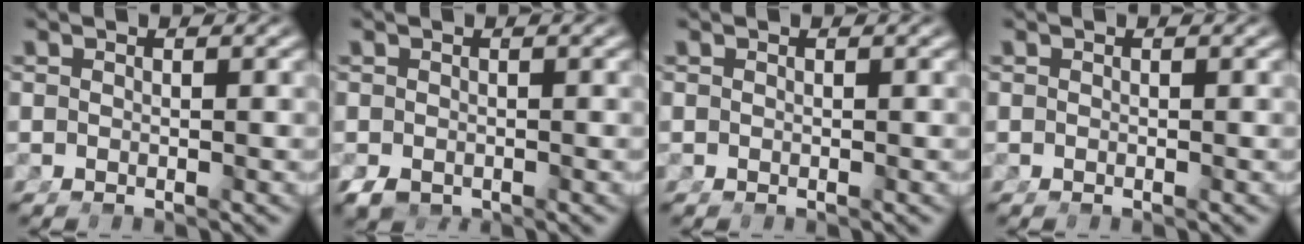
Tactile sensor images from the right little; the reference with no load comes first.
{"total": 1.9, "force": [-1.3, 1.0, 0.9], "torque": [-0.025, -0.021, -0.009]}
{"total": 0.0}
{"total": 0.0}